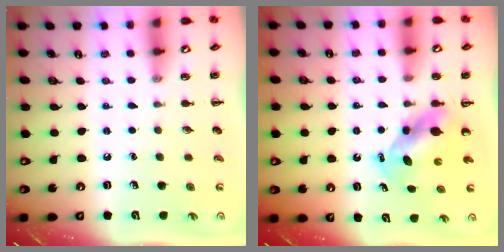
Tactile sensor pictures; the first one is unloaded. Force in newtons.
{"total": 6.2, "press": 6.1, "slide": 1.0}